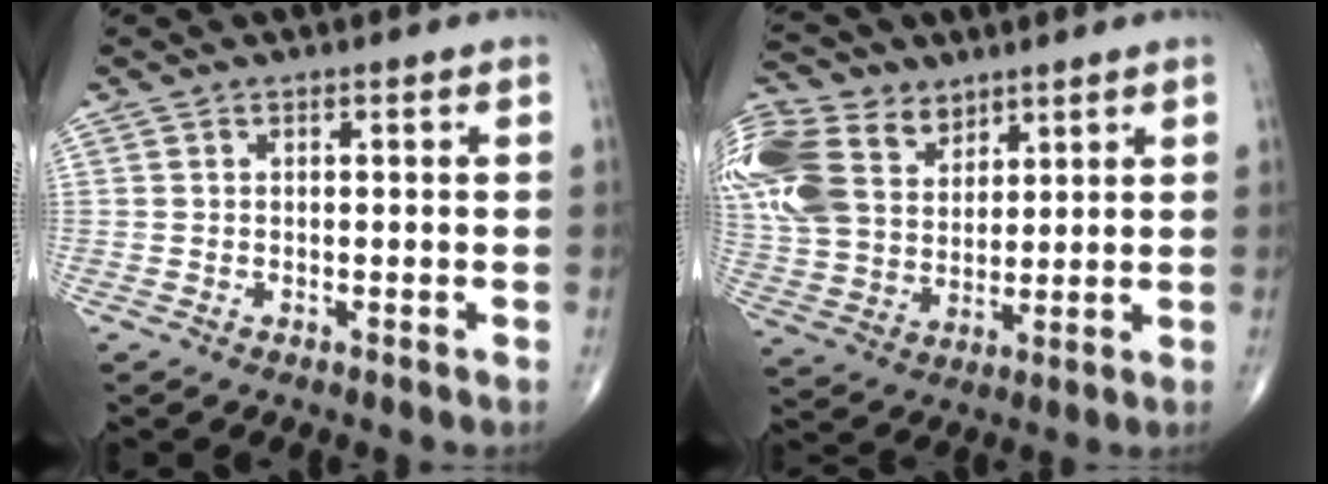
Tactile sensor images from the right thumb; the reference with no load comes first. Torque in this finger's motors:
{"motor_torque": [0.11, 0.27, 1.16, 1.12, 0.22]}